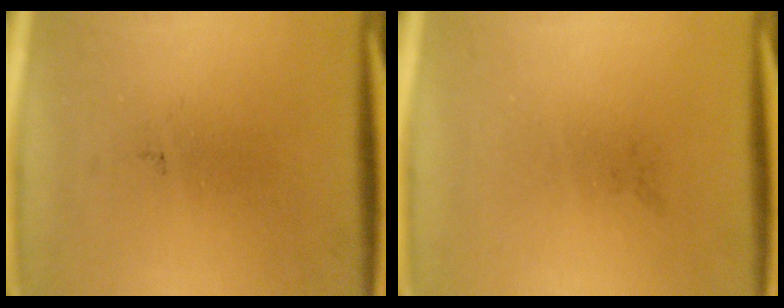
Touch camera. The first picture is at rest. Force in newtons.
{"total": 0.0}